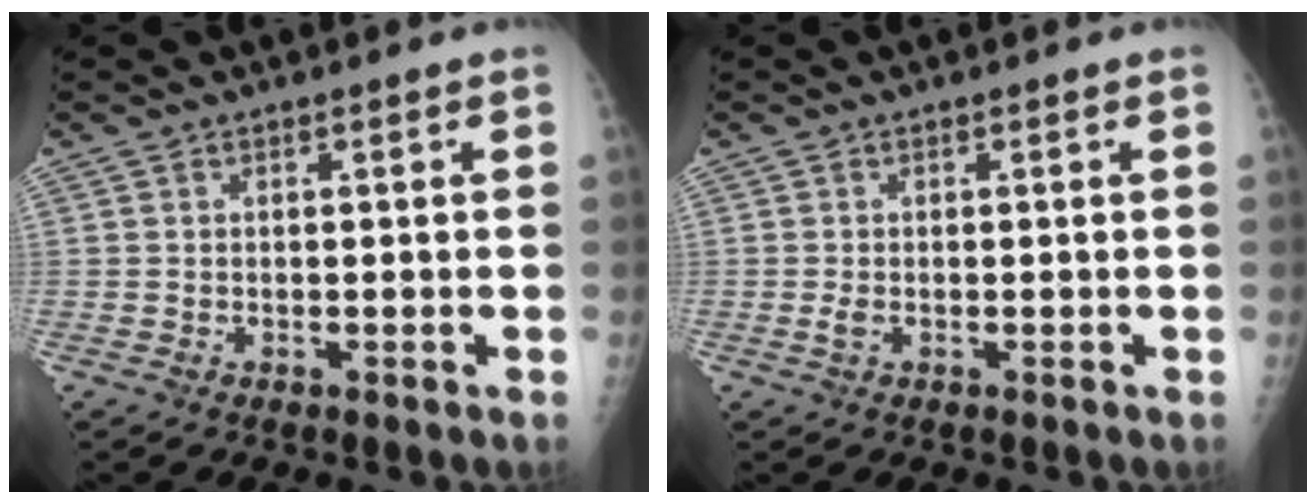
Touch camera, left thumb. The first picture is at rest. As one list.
[{"total": 1.4, "force": [-0.1, 0.8, 1.1], "torque": [-0.026, -0.003, -0.006]}]